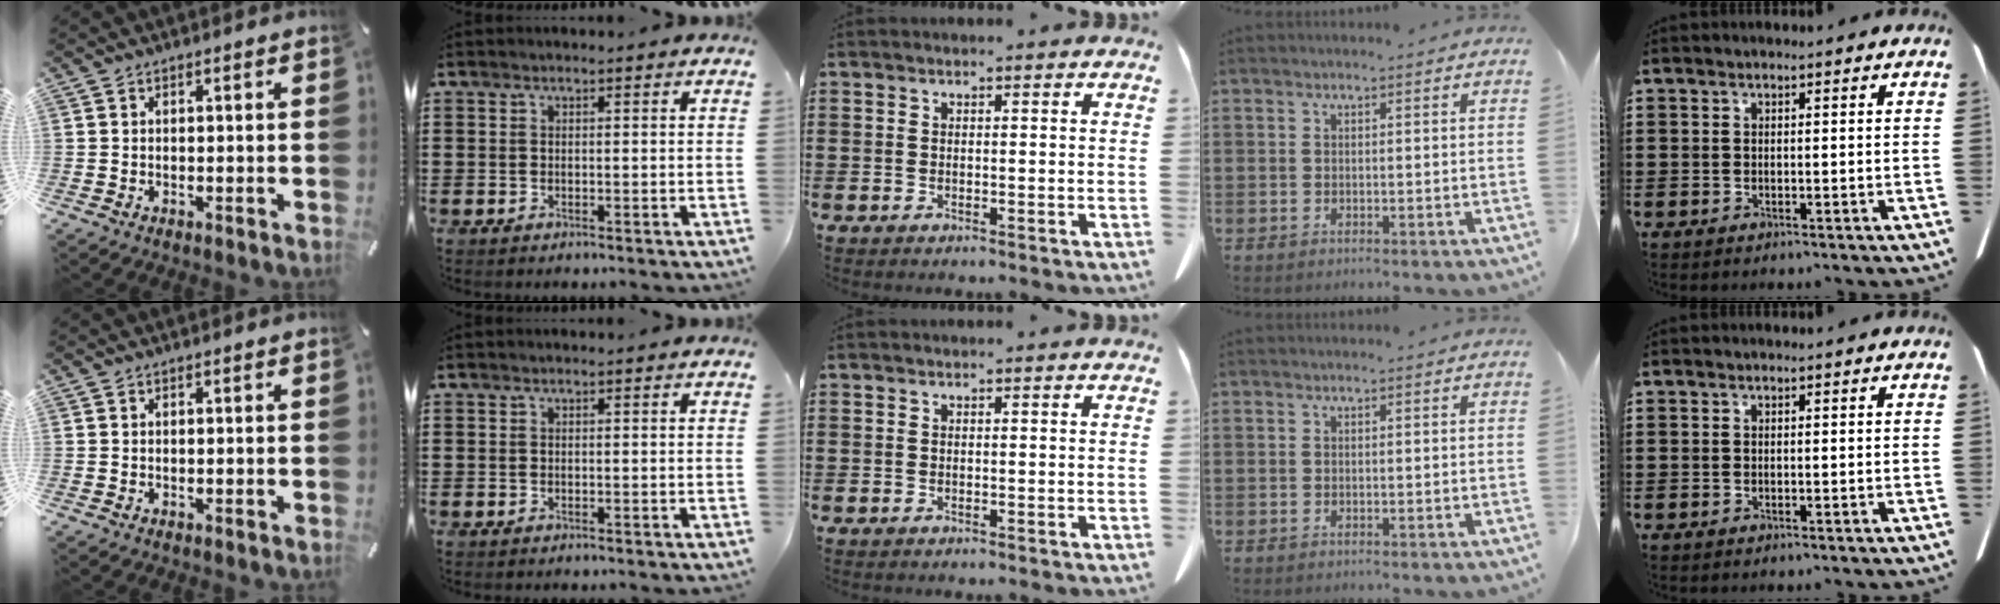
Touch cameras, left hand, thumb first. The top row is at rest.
{}